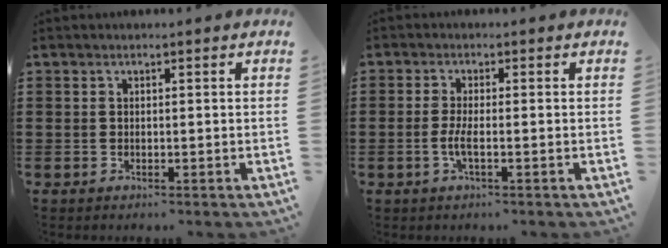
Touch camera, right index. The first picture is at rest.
{"total": 3.0, "force": [-0.9, 0.4, 2.8], "torque": [-0.064, -0.008, -0.020]}